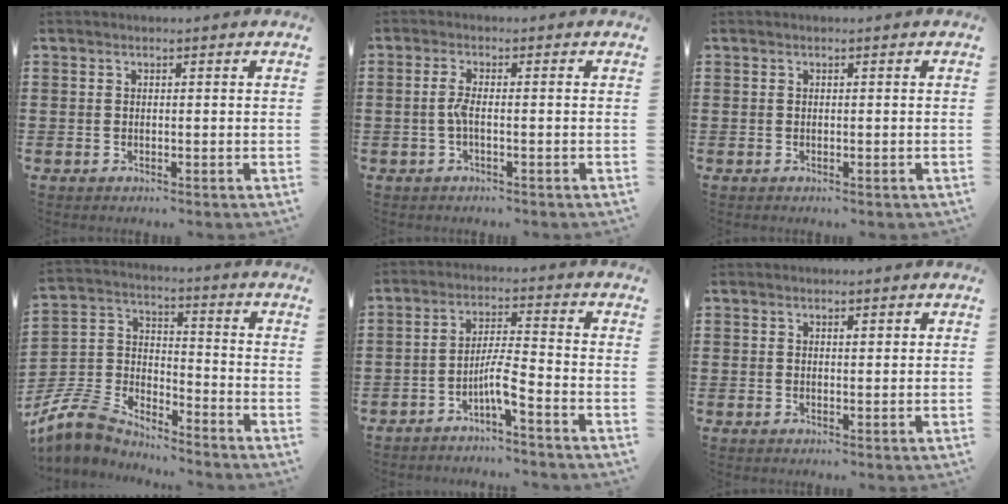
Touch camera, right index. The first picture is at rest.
{"total": 2.7, "force": [-0.6, 0.2, 2.6], "torque": [-0.064, -0.007, -0.017]}
{"total": 0.0}
{"total": 7.2, "force": [-6.7, 2.3, 1.4], "torque": [-0.063, -0.001, -0.141]}
{"total": 4.9, "force": [-3.2, 0.2, 3.7], "torque": [-0.076, -0.003, -0.064]}
{"total": 0.8, "force": [0.3, 0.3, 0.7], "torque": [-0.014, 0.003, 0.004]}